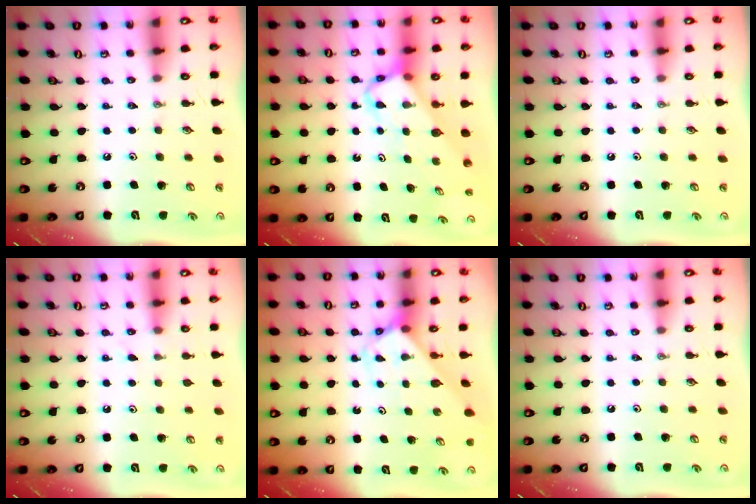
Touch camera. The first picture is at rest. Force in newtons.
{"total": 3.9, "press": 3.8, "slide": 0.2}
{"total": 0.0}
{"total": 4.5, "press": 4.5, "slide": 0.6}
{"total": 2.9, "press": 2.9, "slide": 0.1}
{"total": 0.0}